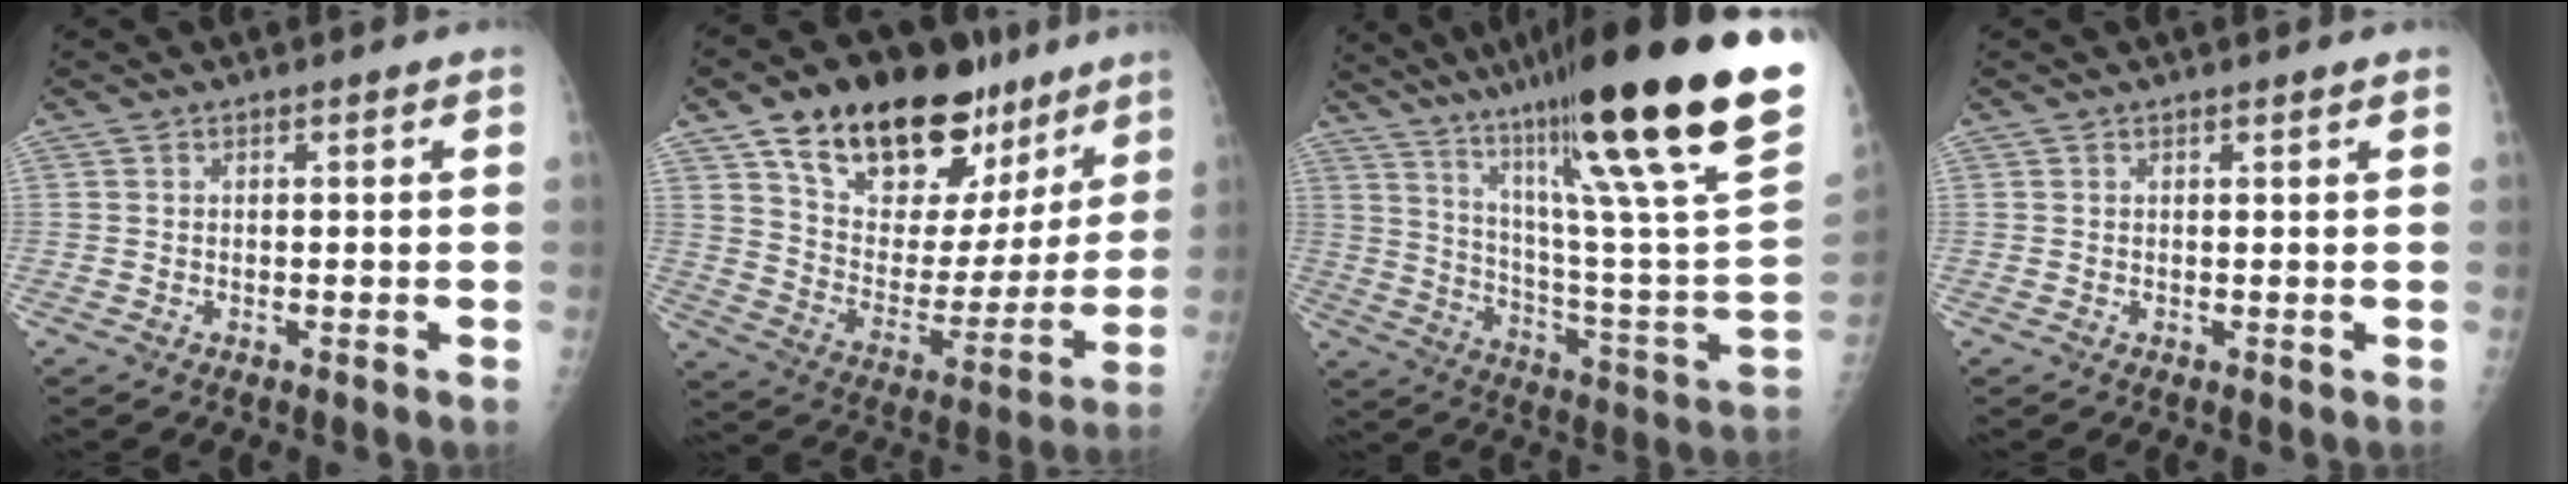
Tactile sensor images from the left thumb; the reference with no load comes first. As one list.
[{"total": 26.1, "force": [16.6, 13.8, 14.7], "torque": [-0.187, -0.046, 0.271]}, {"total": 34.8, "force": [22.2, 2.9, 26.6], "torque": [-0.345, -0.084, 0.346]}, {"total": 0.5, "force": [0.4, 0.0, 0.3], "torque": [-0.008, -0.001, 0.009]}]